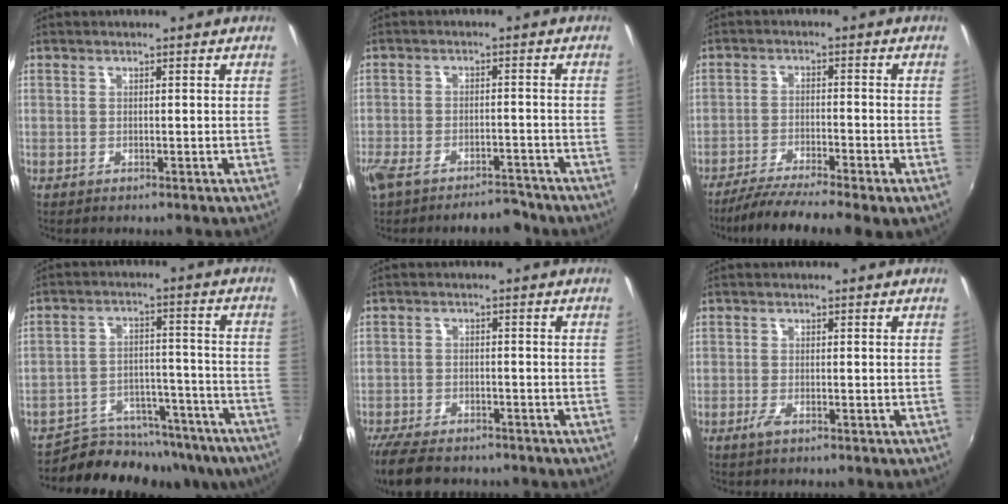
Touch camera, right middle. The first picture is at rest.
{"total": 8.8, "force": [-7.3, 3.2, 3.7], "torque": [-0.094, -0.006, -0.113]}
{"total": 9.9, "force": [-7.6, 0.0, 6.3], "torque": [-0.123, -0.025, -0.127]}
{"total": 17.3, "force": [-15.1, 6.2, 5.8], "torque": [-0.103, 0.006, -0.202]}
{"total": 9.0, "force": [-7.4, 3.2, 3.8], "torque": [-0.100, -0.021, -0.127]}
{"total": 1.6, "force": [-0.9, 0.4, 1.2], "torque": [-0.026, -0.005, -0.018]}